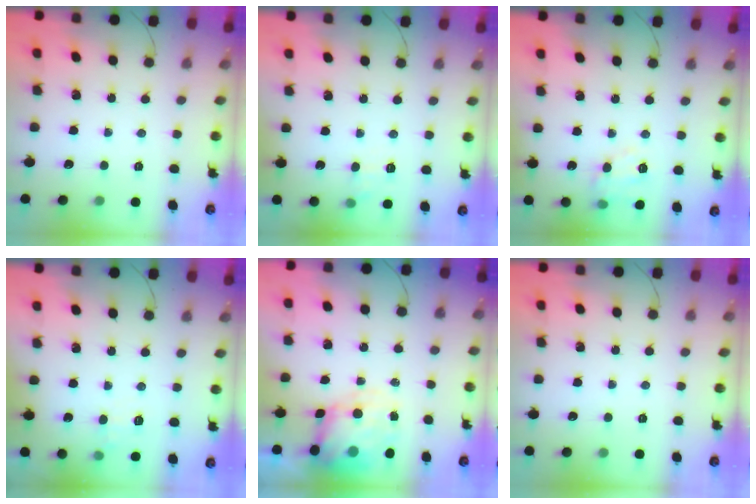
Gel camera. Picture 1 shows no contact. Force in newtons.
{"total": 6.9, "press": 6.7, "slide": 1.7}
{"total": 10.3, "press": 10.2, "slide": 1.4}
{"total": 4.3, "press": 3.9, "slide": 1.8}
{"total": 8.6, "press": 8.3, "slide": 2.2}
{"total": 0.0}